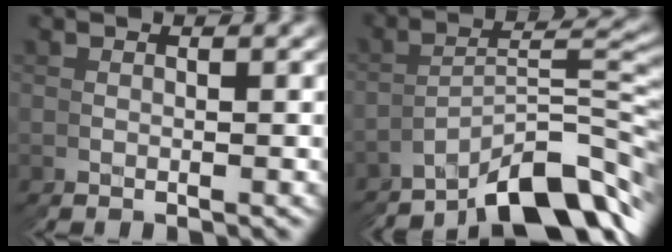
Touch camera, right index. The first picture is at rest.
{"total": 9.5, "force": [-5.6, 3.2, 6.9], "torque": [-0.074, -0.002, -0.081]}